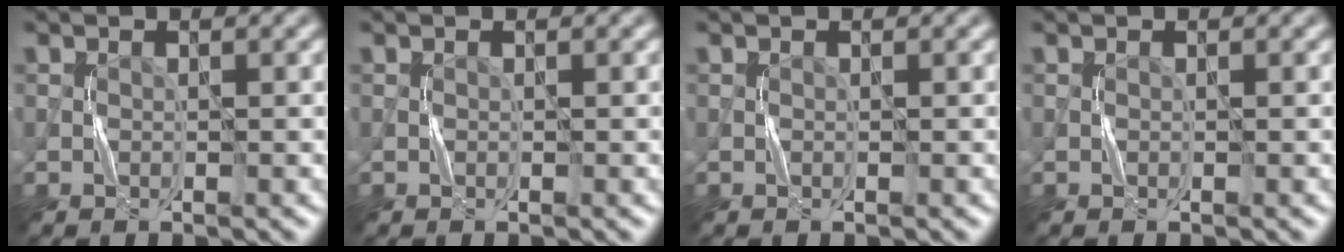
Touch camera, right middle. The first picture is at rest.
{"total": 0.0}
{"total": 0.0}
{"total": 0.0}